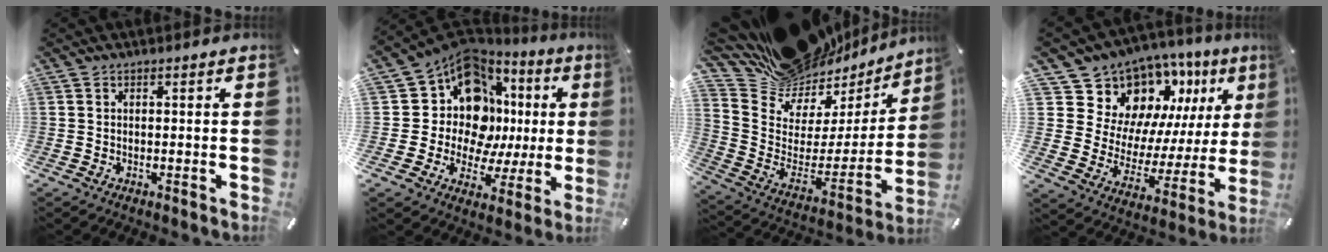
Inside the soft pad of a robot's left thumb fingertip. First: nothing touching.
{"total": 16.0, "force": [5.6, 12.5, 8.4], "torque": [-0.149, -0.072, 0.111]}
{"total": 16.1, "force": [14.5, 7.0, 0.9], "torque": [-0.027, -0.145, 0.262]}
{"total": 14.3, "force": [10.6, 9.0, 3.2], "torque": [-0.053, -0.114, 0.198]}